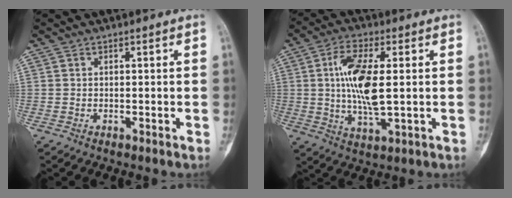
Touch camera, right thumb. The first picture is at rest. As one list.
[{"total": 11.6, "force": [1.0, 4.3, 10.7], "torque": [-0.211, -0.008, 0.018]}]